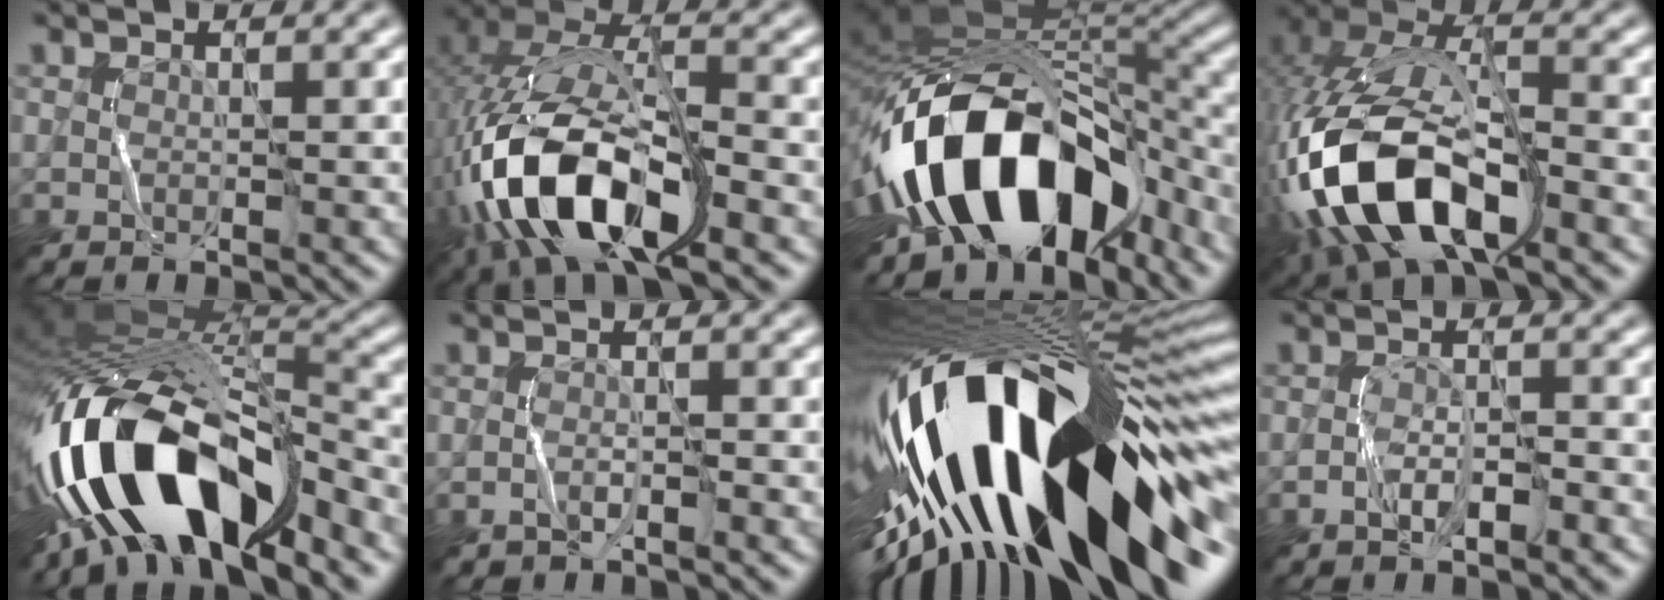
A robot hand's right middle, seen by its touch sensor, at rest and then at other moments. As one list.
[{"total": 14.2, "force": [-5.2, 6.2, 11.6], "torque": [-0.241, 0.001, -0.099]}, {"total": 14.8, "force": [-6.5, 8.6, 10.1], "torque": [-0.158, 0.007, -0.109]}, {"total": 15.1, "force": [-5.7, 7.4, 11.9], "torque": [-0.241, -0.002, -0.108]}, {"total": 15.3, "force": [-7.8, 6.4, 11.5], "torque": [-0.208, -0.005, -0.131]}, {"total": 1.0, "force": [-0.9, 0.2, 0.5], "torque": [-0.008, 0.002, -0.017]}, {"total": 20.6, "force": [-4.1, 8.1, 18.5], "torque": [-0.310, -0.019, -0.069]}, {"total": 2.3, "force": [-1.4, 0.8, 1.7], "torque": [-0.030, 0.006, -0.027]}]